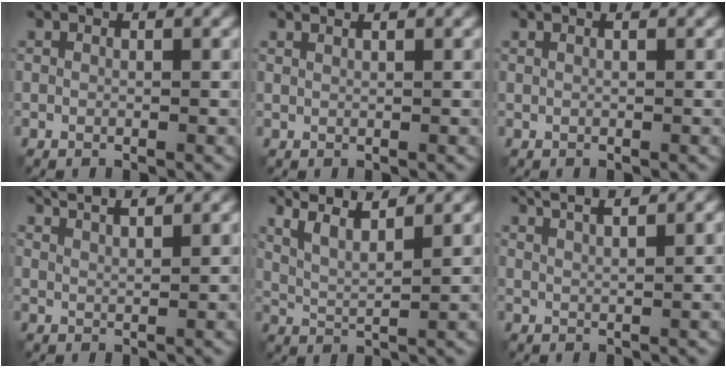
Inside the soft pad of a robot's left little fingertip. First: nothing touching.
{"total": 1.0, "force": [0.8, 0.2, 0.6], "torque": [-0.004, 0.001, 0.004]}
{"total": 0.8, "force": [0.4, 0.3, 0.6], "torque": [-0.005, 0.001, -0.004]}
{"total": 4.8, "force": [3.8, 1.1, 2.7], "torque": [-0.022, 0.019, 0.035]}
{"total": 5.9, "force": [4.2, 1.4, 4.0], "torque": [-0.068, 0.016, 0.054]}
{"total": 4.7, "force": [3.4, 1.2, 3.0], "torque": [-0.029, 0.022, 0.027]}